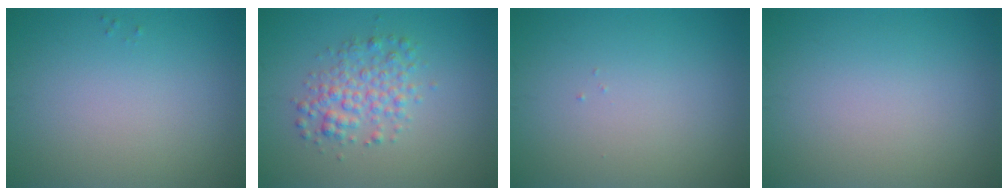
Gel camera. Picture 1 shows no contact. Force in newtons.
{"total": 3.2, "press": 3.2, "slide": 0.0}
{"total": 0.0}
{"total": 0.0}